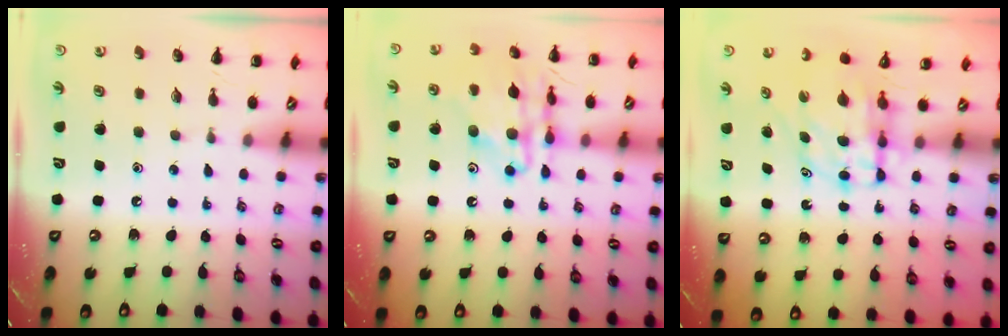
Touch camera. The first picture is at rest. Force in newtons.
{"total": 15.2, "press": 15.1, "slide": 1.7}
{"total": 6.7, "press": 6.6, "slide": 0.9}